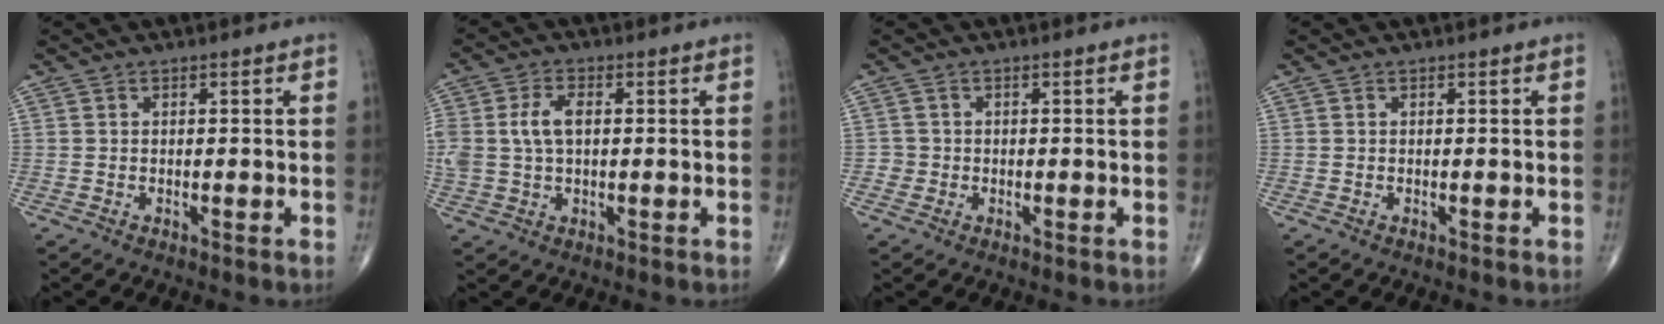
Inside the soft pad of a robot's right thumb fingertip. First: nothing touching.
{"total": 6.8, "force": [0.8, 4.0, 5.4], "torque": [-0.125, 0.014, 0.019]}
{"total": 1.5, "force": [-0.4, 1.5, -0.1], "torque": [0.014, 0.007, -0.011]}
{"total": 0.0}